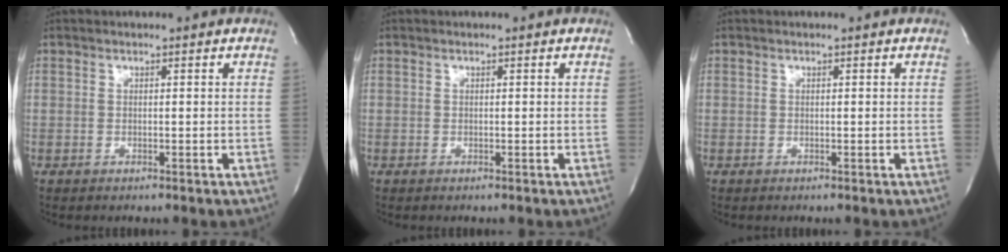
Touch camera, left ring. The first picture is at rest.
{"total": 0.0}
{"total": 0.0}